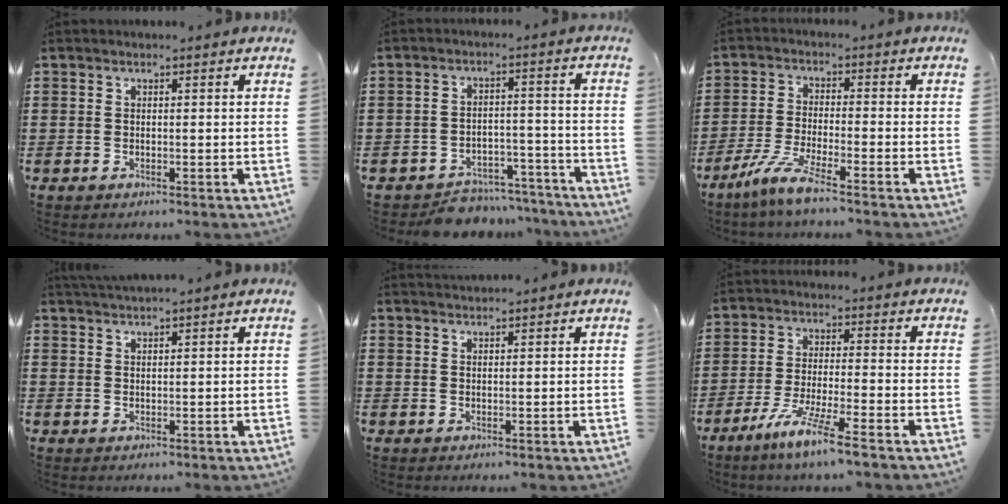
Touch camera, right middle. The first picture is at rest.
{"total": 5.2, "force": [-5.0, 1.2, 0.4], "torque": [-0.005, 0.016, -0.100]}
{"total": 6.2, "force": [-4.6, 0.1, 4.1], "torque": [-0.099, -0.020, -0.092]}
{"total": 1.5, "force": [1.5, -0.1, 0.3], "torque": [-0.008, 0.002, 0.028]}
{"total": 1.2, "force": [1.2, 0.0, -0.1], "torque": [-0.003, -0.003, 0.026]}
{"total": 7.3, "force": [-5.6, -0.2, 4.7], "torque": [-0.093, -0.013, -0.103]}